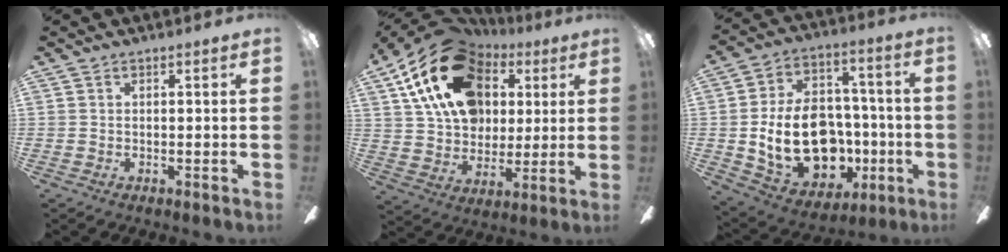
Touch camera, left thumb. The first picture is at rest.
{"total": 23.7, "force": [10.4, 16.4, 13.4], "torque": [-0.244, -0.032, 0.189]}
{"total": 20.7, "force": [-2.9, 14.9, 14.2], "torque": [-0.279, 0.017, -0.028]}